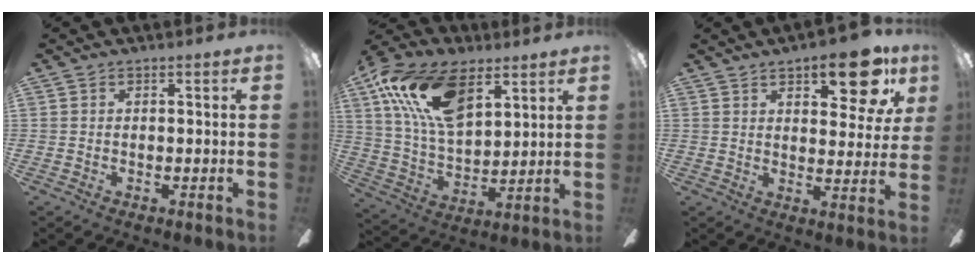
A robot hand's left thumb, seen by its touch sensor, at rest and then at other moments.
{"total": 20.7, "force": [10.6, 11.2, 13.8], "torque": [-0.282, -0.025, 0.191]}
{"total": 13.8, "force": [8.0, 5.5, 9.8], "torque": [-0.118, -0.031, 0.128]}